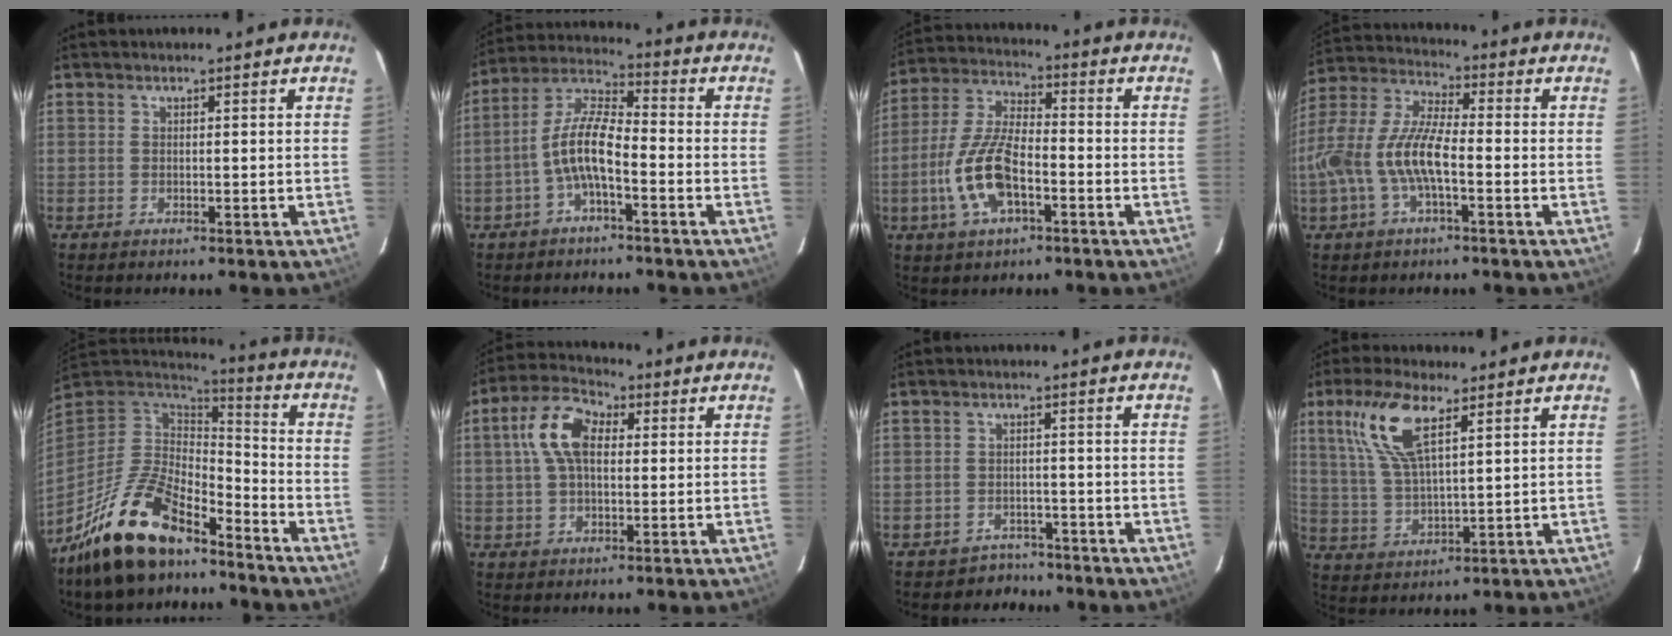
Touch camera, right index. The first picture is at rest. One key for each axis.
{"total": 10.0, "fx": -3.5, "fy": 3.2, "fz": 8.7, "tx": -0.189, "ty": 0.014, "tz": -0.069}
{"total": 12.8, "fx": -4.5, "fy": 5.4, "fz": 10.8, "tx": -0.233, "ty": 0.001, "tz": -0.085}
{"total": 13.1, "fx": -3.5, "fy": 4.3, "fz": 11.9, "tx": -0.255, "ty": 0.003, "tz": -0.068}
{"total": 18.0, "fx": -12.8, "fy": 6.8, "fz": 10.6, "tx": -0.220, "ty": -0.017, "tz": -0.234}
{"total": 10.0, "fx": 1.9, "fy": 5.9, "fz": 7.9, "tx": -0.158, "ty": 0.027, "tz": 0.032}
{"total": 4.8, "fx": -3.8, "fy": 2.9, "fz": -0.4, "tx": 0.000, "ty": 0.019, "tz": -0.057}
{"total": 11.4, "fx": 5.6, "fy": 3.7, "fz": 9.1, "tx": -0.190, "ty": 0.012, "tz": 0.119}